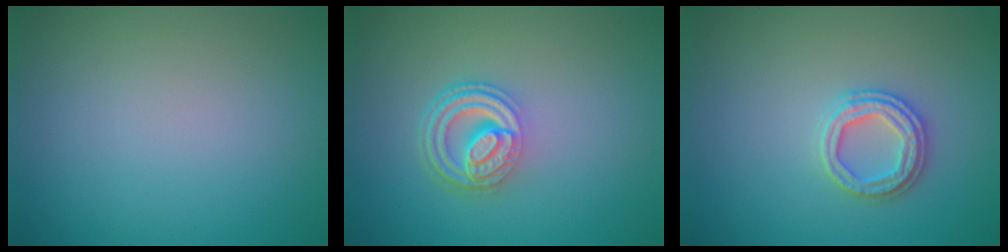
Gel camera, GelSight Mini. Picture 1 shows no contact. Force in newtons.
{"total": 4.5, "press": 3.2, "slide": 3.1}
{"total": 2.6, "press": 2.5, "slide": 0.3}